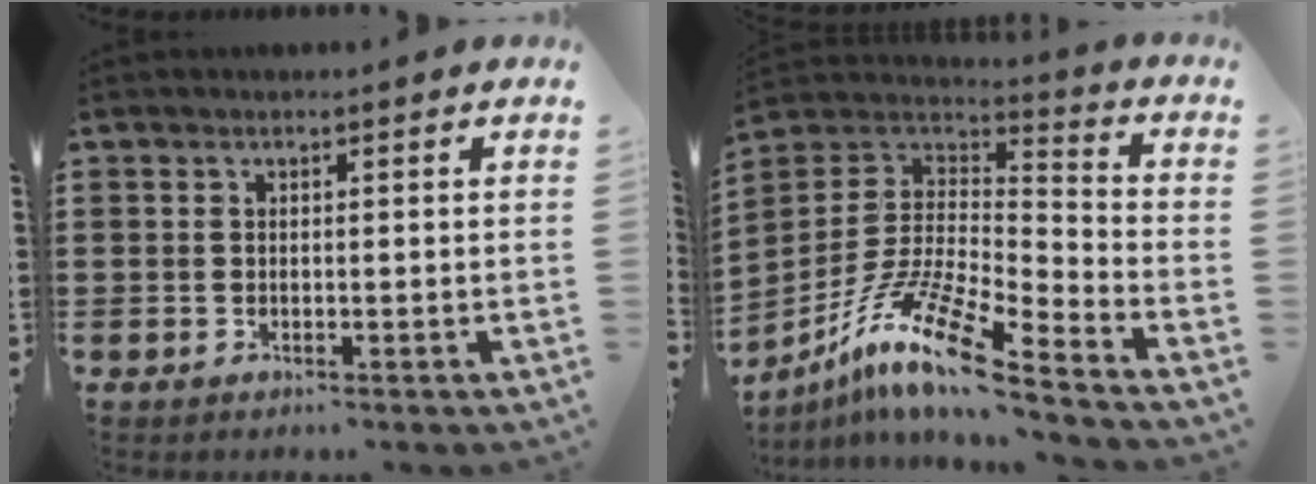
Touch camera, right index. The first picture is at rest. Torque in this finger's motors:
{"motor_torque": [0.11, 0.06, 0.72, 0.15]}